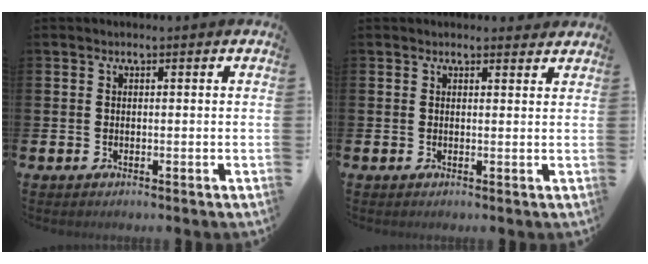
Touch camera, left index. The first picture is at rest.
{"total": 1.3, "force": [1.2, 0.3, 0.1], "torque": [0.007, -0.002, 0.020]}